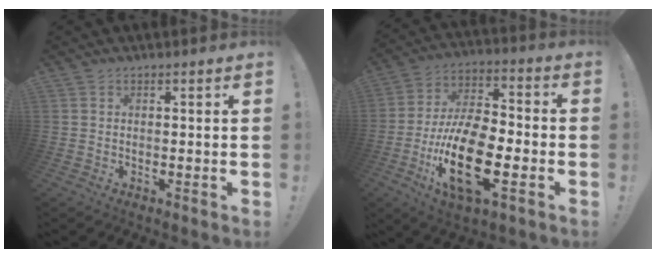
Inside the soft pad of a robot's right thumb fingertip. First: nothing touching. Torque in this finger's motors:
{"motor_torque": [2.56, 2.45, 1.72, -1.04, 0.60]}